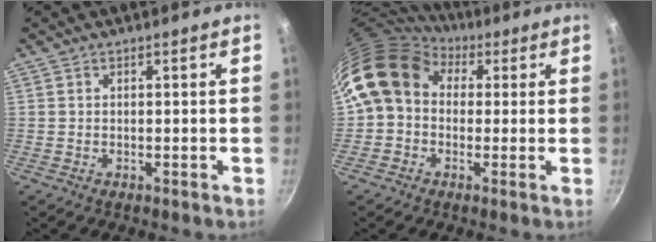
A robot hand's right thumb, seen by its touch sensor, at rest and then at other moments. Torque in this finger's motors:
{"motor_torque": [1.39, 2.09, 0.99, -0.78, 0.37]}